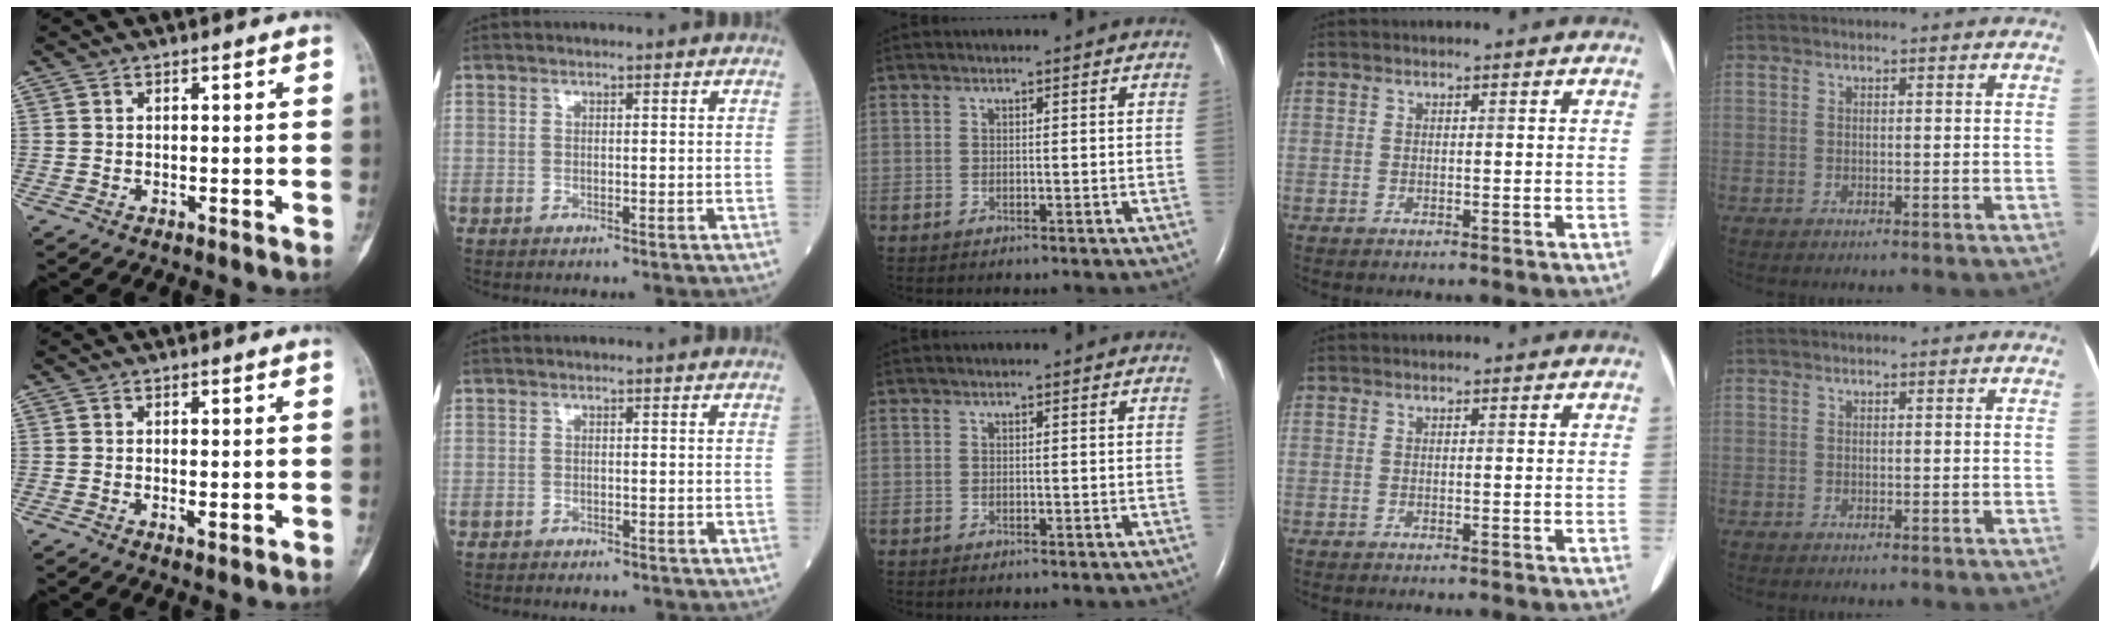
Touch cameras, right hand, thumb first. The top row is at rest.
{"thumb": {"total": 1.5, "force": [-0.2, 0.6, 1.3], "torque": [-0.021, -0.004, -0.002]}, "index": {"total": 1.6, "force": [-1.3, 0.6, 0.7], "torque": [-0.013, -0.002, -0.015]}}